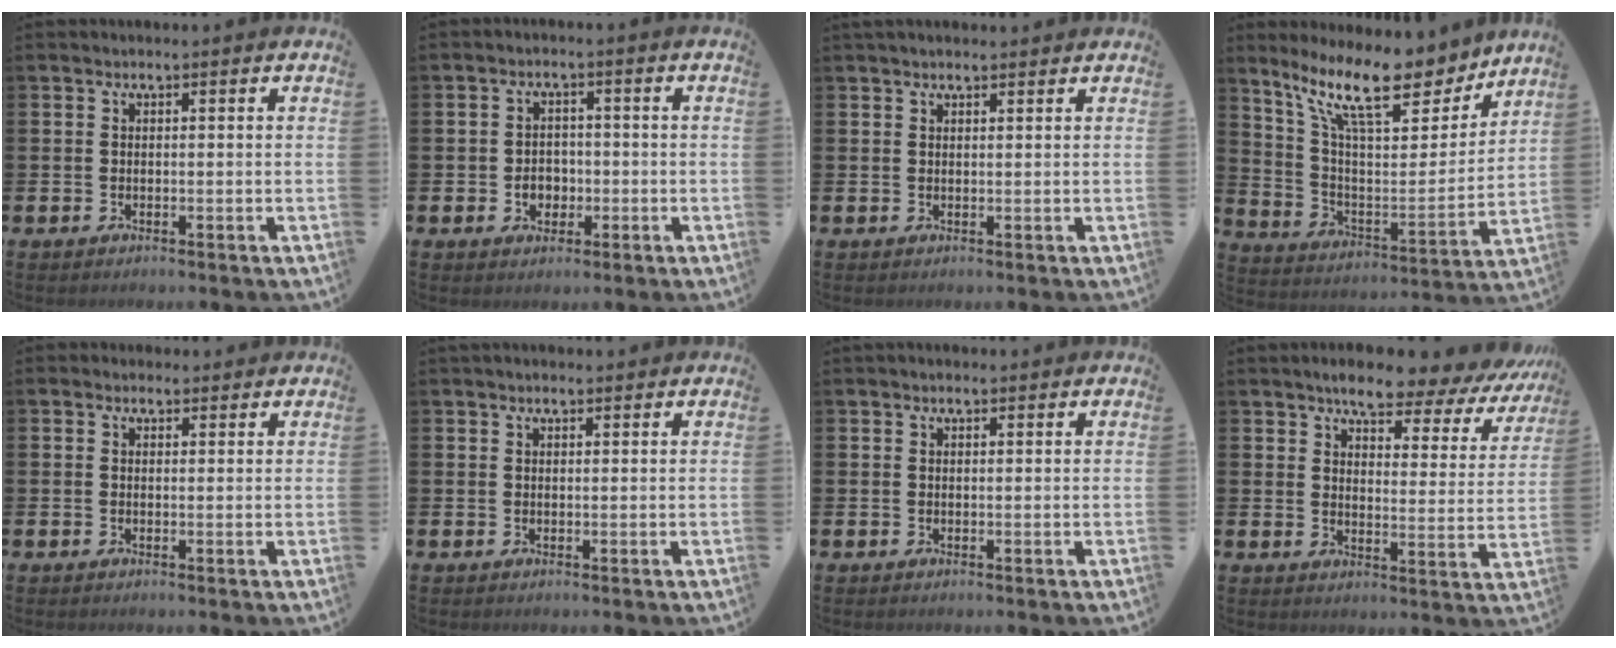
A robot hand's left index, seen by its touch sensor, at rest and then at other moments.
{"total": 3.0, "force": [-0.8, 2.5, 1.4], "torque": [-0.017, -0.001, -0.024]}
{"total": 1.4, "force": [1.3, 0.3, 0.5], "torque": [0.003, -0.003, 0.021]}
{"total": 13.4, "force": [10.5, 4.2, 7.1], "torque": [-0.156, -0.061, 0.180]}
{"total": 1.0, "force": [0.8, 0.6, 0.1], "torque": [0.008, 0.004, 0.011]}
{"total": 1.2, "force": [1.1, 0.2, 0.4], "torque": [0.006, -0.002, 0.017]}
{"total": 0.8, "force": [0.7, 0.1, 0.3], "torque": [0.006, -0.003, 0.010]}
{"total": 6.4, "force": [5.7, 1.6, 2.3], "torque": [-0.048, -0.044, 0.090]}